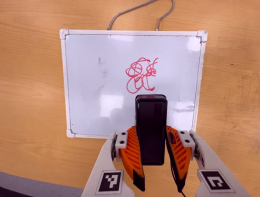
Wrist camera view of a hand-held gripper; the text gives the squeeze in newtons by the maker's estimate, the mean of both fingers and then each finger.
{"total": 7.3, "left": 5.3, "right": 9.3}